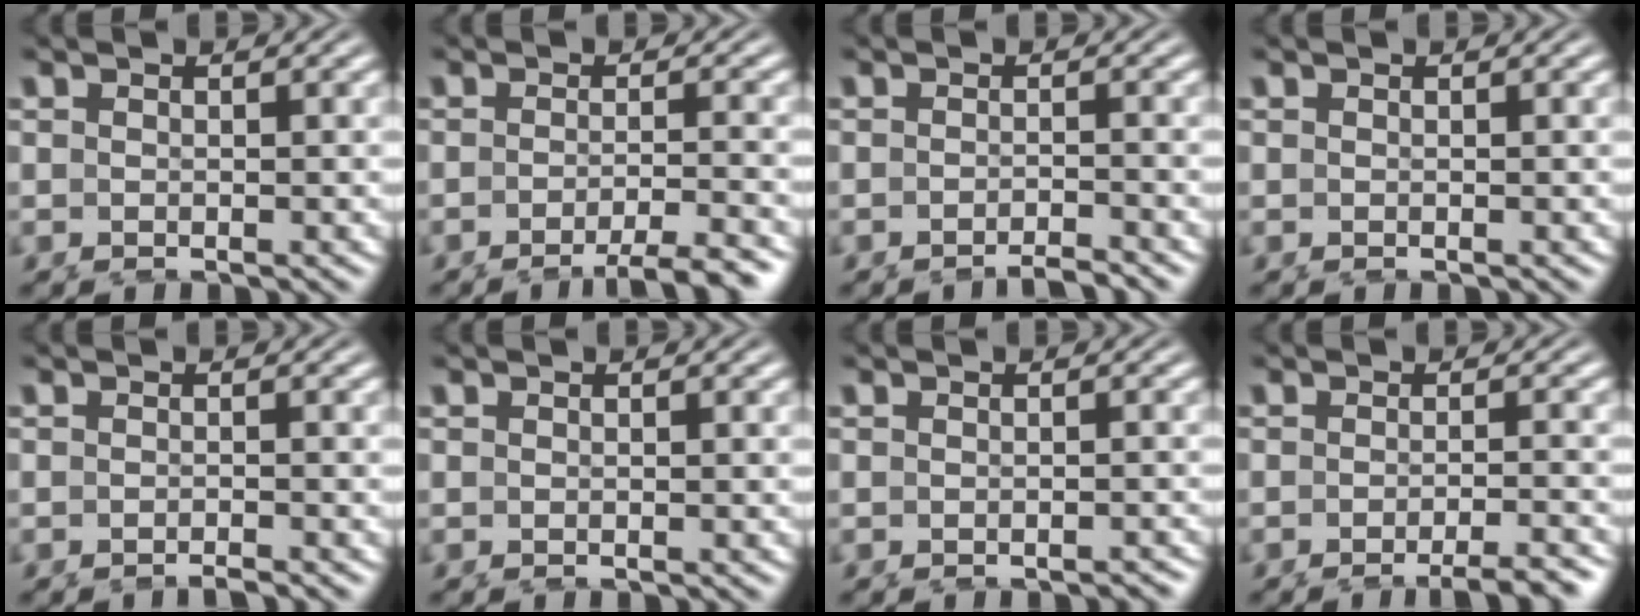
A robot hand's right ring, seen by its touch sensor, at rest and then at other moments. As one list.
[{"total": 4.5, "force": [-3.6, 0.3, 2.7], "torque": [-0.027, -0.003, -0.057]}, {"total": 2.0, "force": [-1.9, -0.3, 0.5], "torque": [-0.005, -0.003, -0.033]}, {"total": 0.0}, {"total": 1.1, "force": [-1.1, -0.3, 0.2], "torque": [-0.002, -0.001, -0.018]}, {"total": 0.0}, {"total": 1.1, "force": [-1.1, 0.1, 0.1], "torque": [-0.005, -0.003, -0.013]}, {"total": 3.7, "force": [-3.1, 0.2, 2.0], "torque": [-0.018, 0.002, -0.051]}]